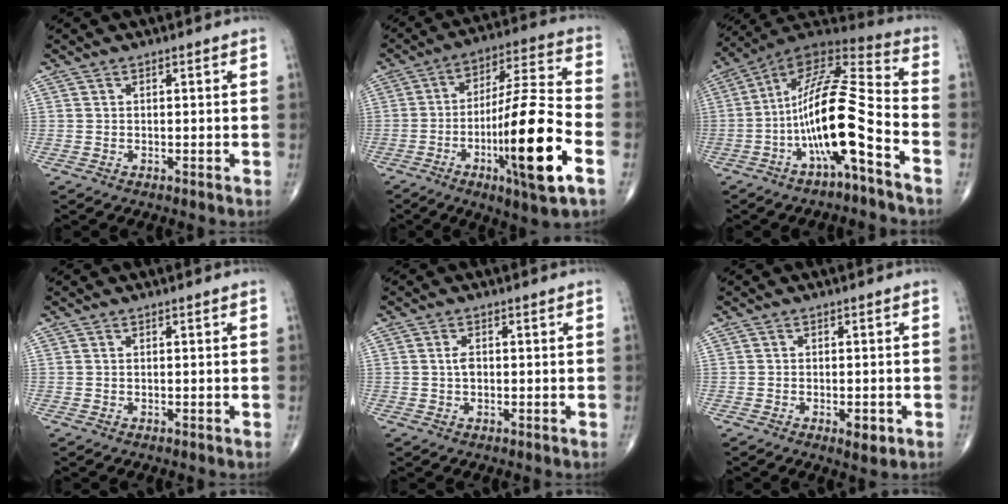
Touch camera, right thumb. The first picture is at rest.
{"total": 20.6, "force": [-6.9, 3.1, 19.2], "torque": [-0.341, 0.020, -0.109]}
{"total": 17.7, "force": [-6.4, 3.5, 16.1], "torque": [-0.309, 0.073, -0.113]}
{"total": 0.0}
{"total": 1.9, "force": [0.1, 1.1, 1.5], "torque": [-0.026, 0.000, -0.001]}
{"total": 3.0, "force": [-1.2, 1.3, 2.4], "torque": [-0.029, -0.002, -0.013]}